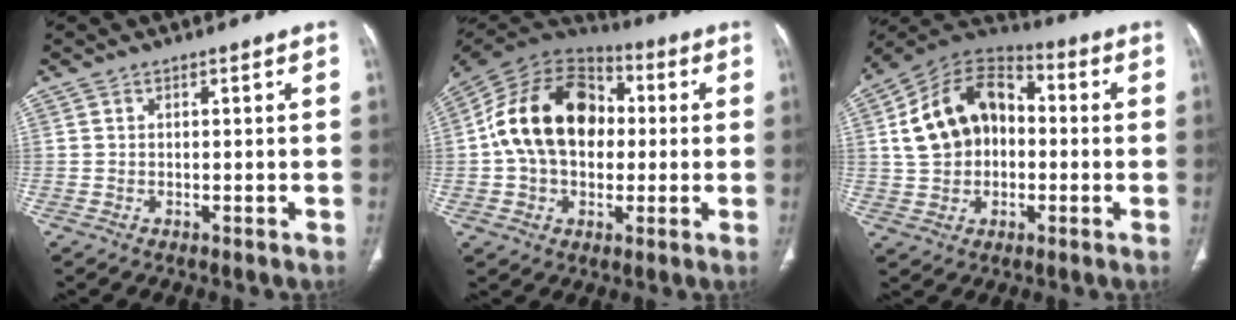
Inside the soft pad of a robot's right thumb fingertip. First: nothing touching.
{"total": 20.1, "force": [1.2, 14.2, 14.1], "torque": [-0.231, 0.032, 0.014]}
{"total": 16.5, "force": [1.1, 11.9, 11.3], "torque": [-0.175, 0.036, 0.010]}